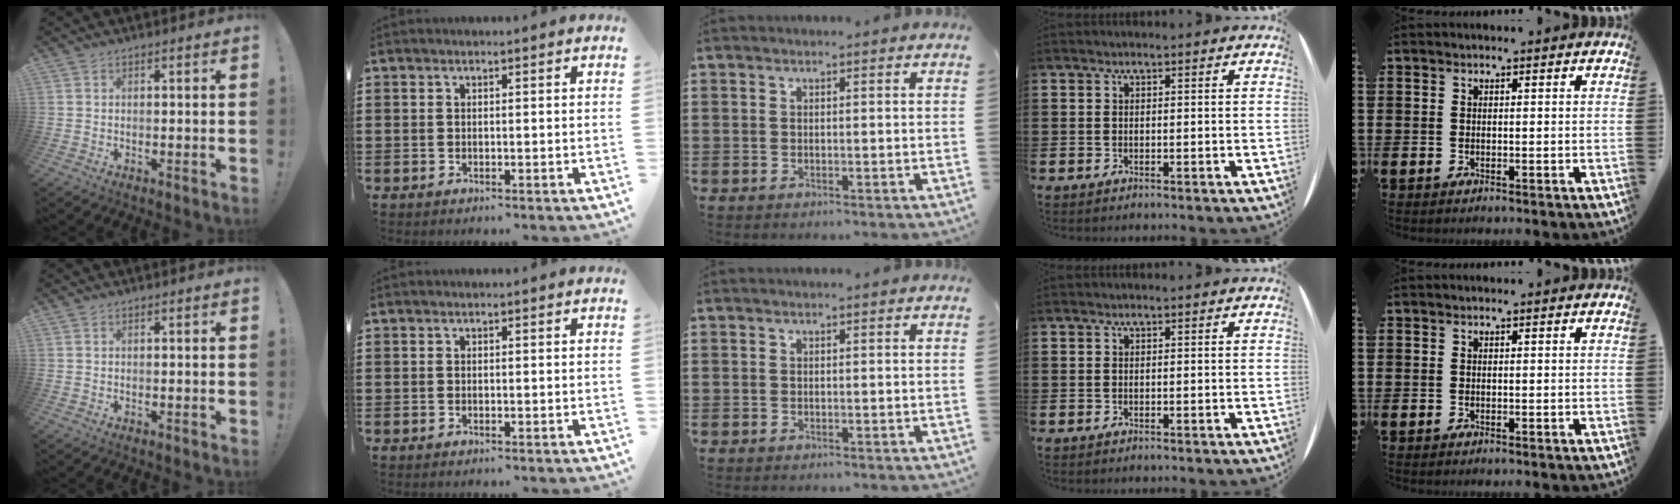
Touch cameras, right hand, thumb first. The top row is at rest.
{}